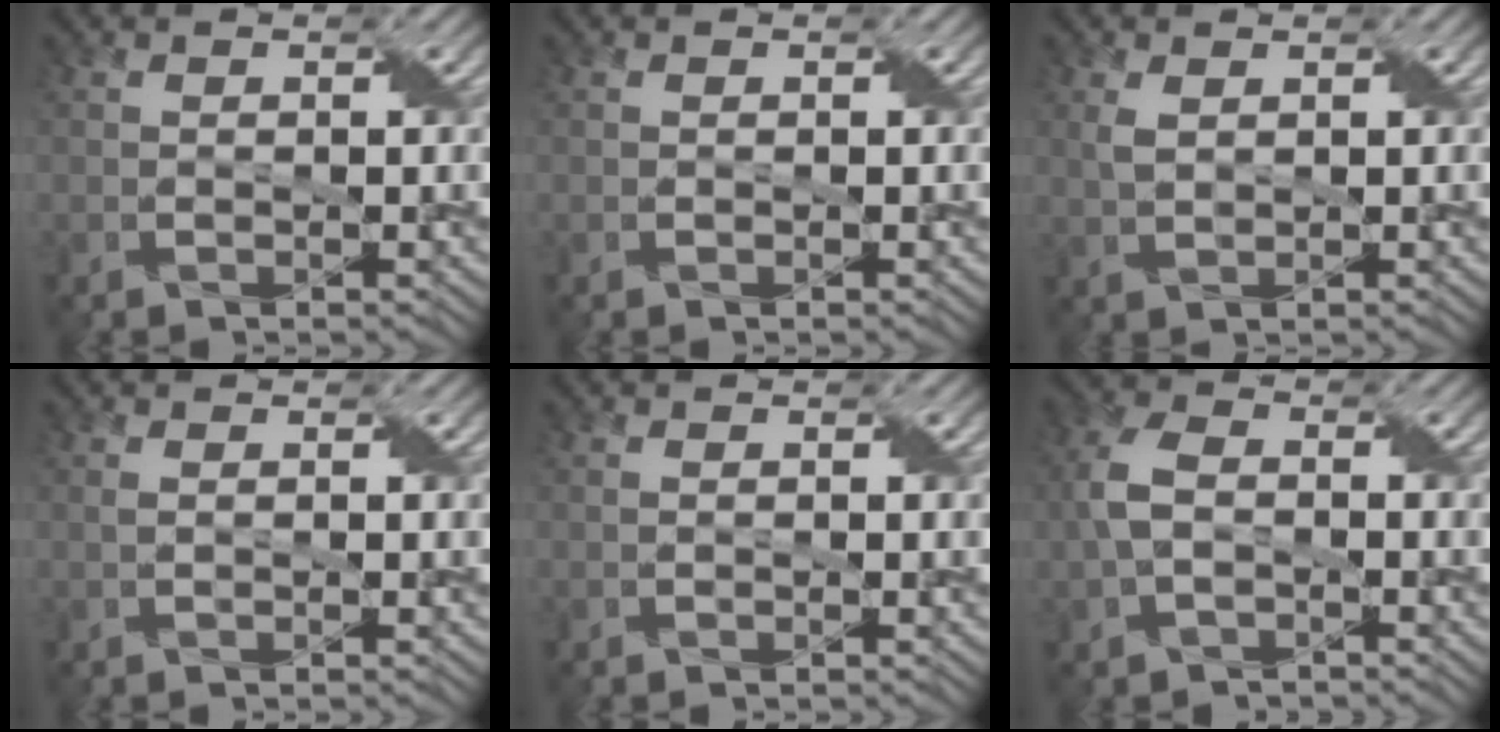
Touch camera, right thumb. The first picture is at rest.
{"total": 0.0}
{"total": 2.1, "force": [0.7, 1.1, 1.6], "torque": [-0.046, 0.004, 0.018]}
{"total": 0.7, "force": [0.1, 0.2, 0.7], "torque": [-0.019, 0.003, 0.002]}
{"total": 0.8, "force": [-0.1, 0.5, 0.5], "torque": [-0.011, 0.002, 0.001]}
{"total": 5.4, "force": [-0.9, 3.5, 4.0], "torque": [-0.106, 0.006, -0.023]}